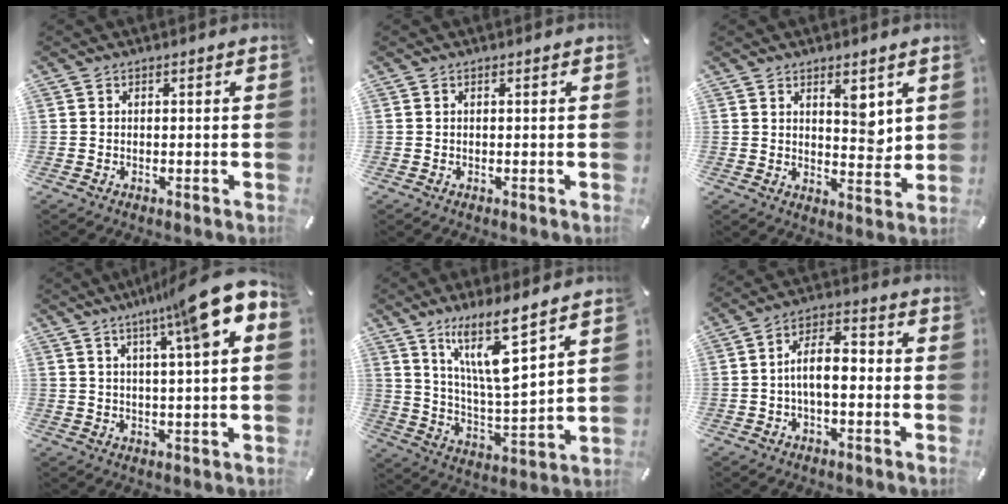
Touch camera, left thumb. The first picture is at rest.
{"total": 0.0}
{"total": 6.1, "force": [3.8, 3.4, 3.5], "torque": [-0.027, -0.035, 0.059]}
{"total": 12.9, "force": [7.8, 0.0, 10.3], "torque": [-0.175, -0.043, 0.118]}
{"total": 14.3, "force": [9.7, 3.2, 10.1], "torque": [-0.195, -0.042, 0.166]}
{"total": 8.2, "force": [-1.5, 4.2, 6.9], "torque": [-0.115, 0.015, -0.028]}